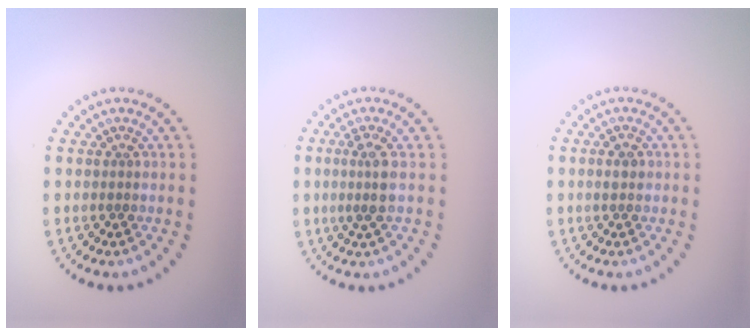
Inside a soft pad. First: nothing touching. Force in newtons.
{"total": 2.2, "press": 1.9, "slide": 1.2}
{"total": 0.9, "press": 0.9, "slide": 0.0}